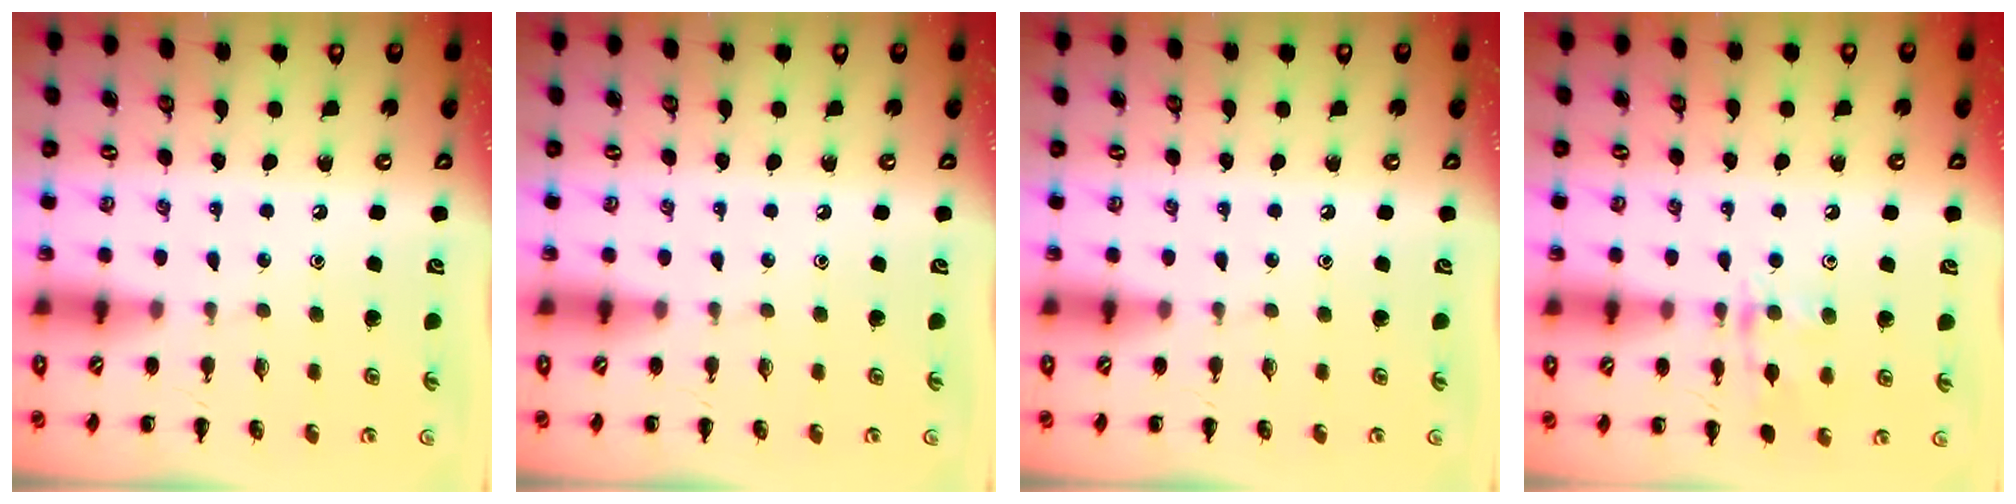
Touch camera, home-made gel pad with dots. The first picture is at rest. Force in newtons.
{"total": 0.0}
{"total": 0.0}
{"total": 10.3, "press": 10.2, "slide": 0.7}